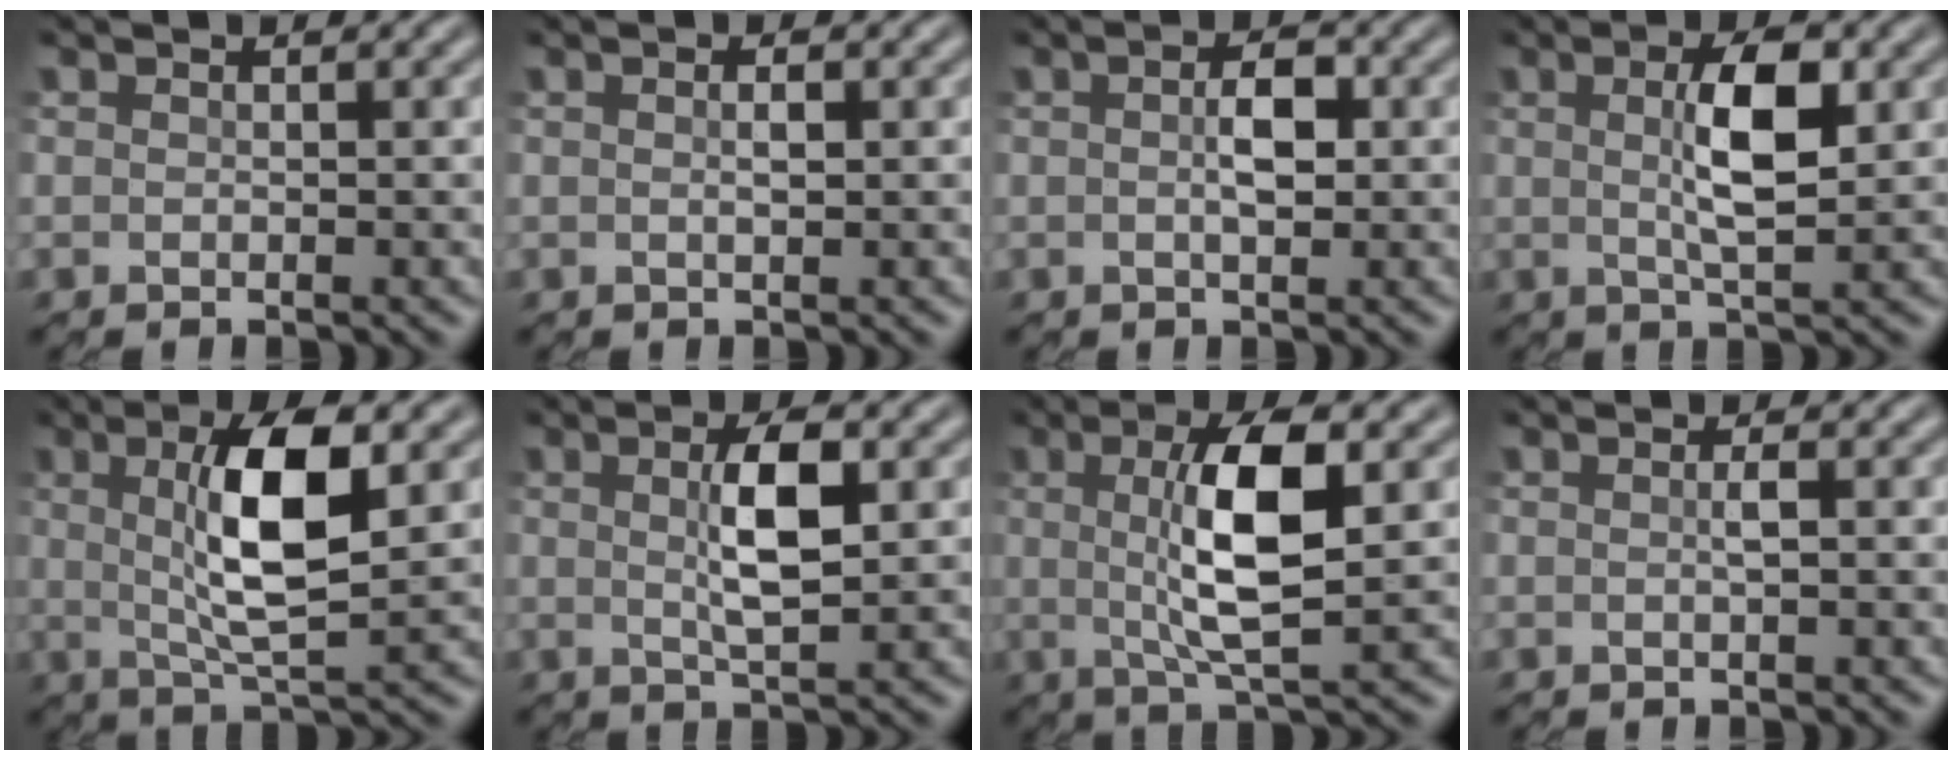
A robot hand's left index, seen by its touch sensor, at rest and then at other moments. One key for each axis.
{"total": 1.1, "fx": 0.1, "fy": 0.1, "fz": 1.0, "tx": -0.022, "ty": 0.003, "tz": 0.004}
{"total": 2.5, "fx": 0.2, "fy": 1.0, "fz": 2.3, "tx": -0.050, "ty": 0.006, "tz": 0.004}
{"total": 4.4, "fx": 0.9, "fy": 0.9, "fz": 4.2, "tx": -0.088, "ty": 0.006, "tz": 0.017}
{"total": 7.0, "fx": 1.4, "fy": 1.6, "fz": 6.6, "tx": -0.122, "ty": 0.005, "tz": 0.025}
{"total": 4.0, "fx": 0.8, "fy": 0.8, "fz": 3.9, "tx": -0.082, "ty": 0.005, "tz": 0.016}
{"total": 6.8, "fx": 0.9, "fy": 1.4, "fz": 6.6, "tx": -0.124, "ty": 0.006, "tz": 0.014}
{"total": 0.9, "fx": 0.0, "fy": 0.0, "fz": 0.9, "tx": -0.024, "ty": 0.003, "tz": 0.003}